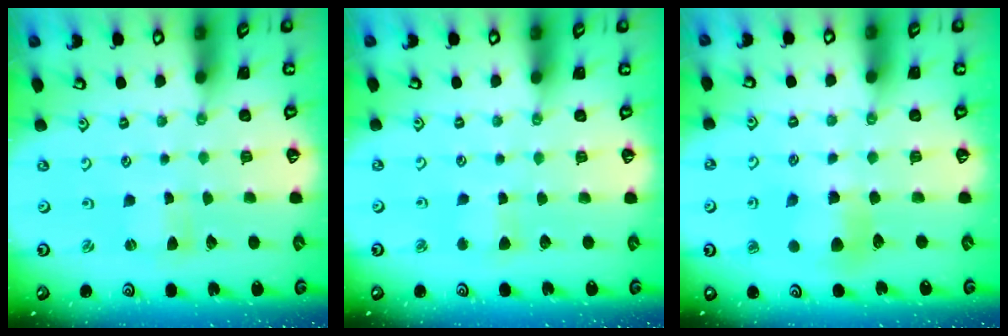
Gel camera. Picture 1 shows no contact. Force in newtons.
{"total": 3.1, "press": 3.1, "slide": 0.4}
{"total": 7.1, "press": 7.0, "slide": 0.6}